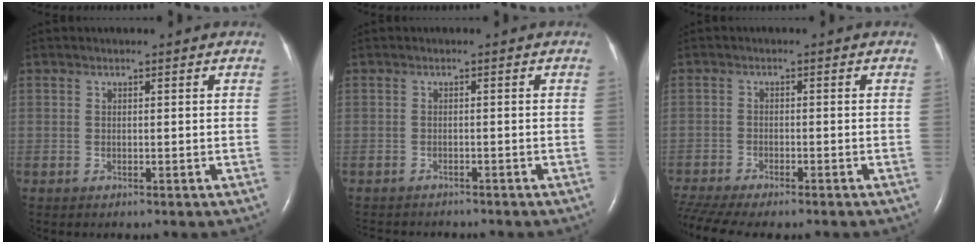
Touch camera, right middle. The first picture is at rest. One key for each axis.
{"total": 5.5, "fx": -5.1, "fy": 1.4, "fz": 1.5, "tx": -0.018, "ty": -0.005, "tz": -0.070}
{"total": 10.5, "fx": -8.8, "fy": 2.1, "fz": 5.3, "tx": -0.101, "ty": -0.003, "tz": -0.137}